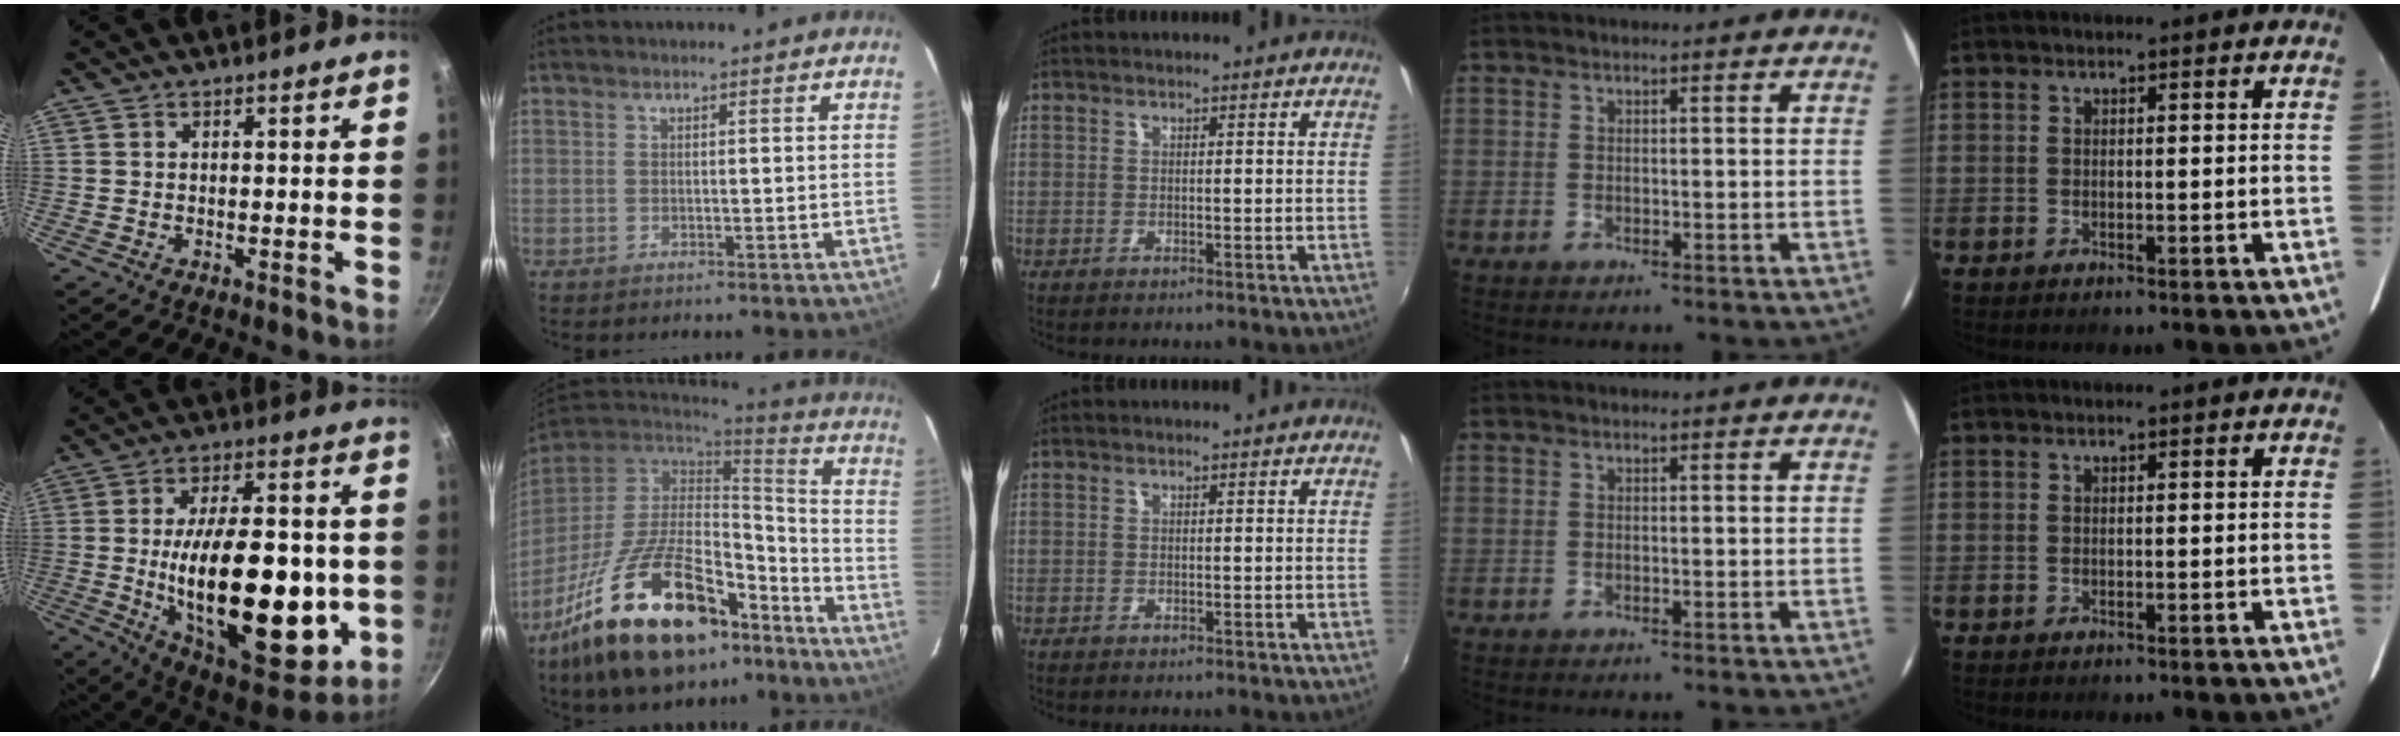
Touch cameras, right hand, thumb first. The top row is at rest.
{"thumb": {"total": 29.8, "force": [-3.7, 14.3, 25.9], "torque": [-0.366, 0.003, -0.041]}, "index": {"total": 28.3, "force": [-17.3, 13.4, 18.0], "torque": [-0.344, -0.005, -0.262]}}